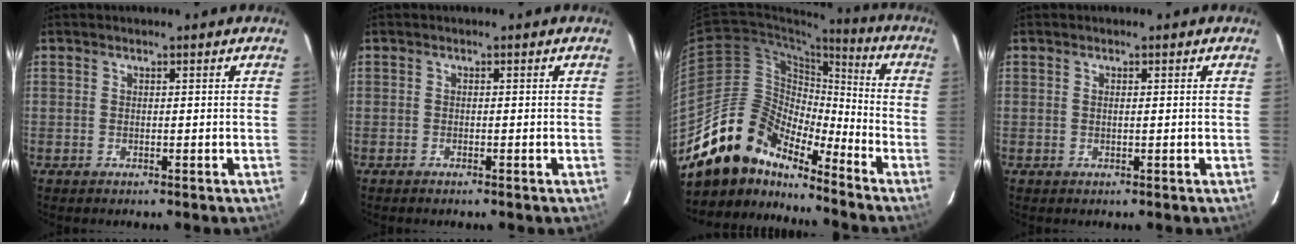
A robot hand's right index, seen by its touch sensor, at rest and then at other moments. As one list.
[{"total": 0.5, "force": [-0.5, 0.1, 0.2], "torque": [-0.003, -0.001, -0.011]}, {"total": 16.3, "force": [-14.0, 6.3, 5.6], "torque": [-0.102, 0.022, -0.259]}, {"total": 0.5, "force": [0.1, 0.0, 0.5], "torque": [-0.011, 0.001, 0.001]}]